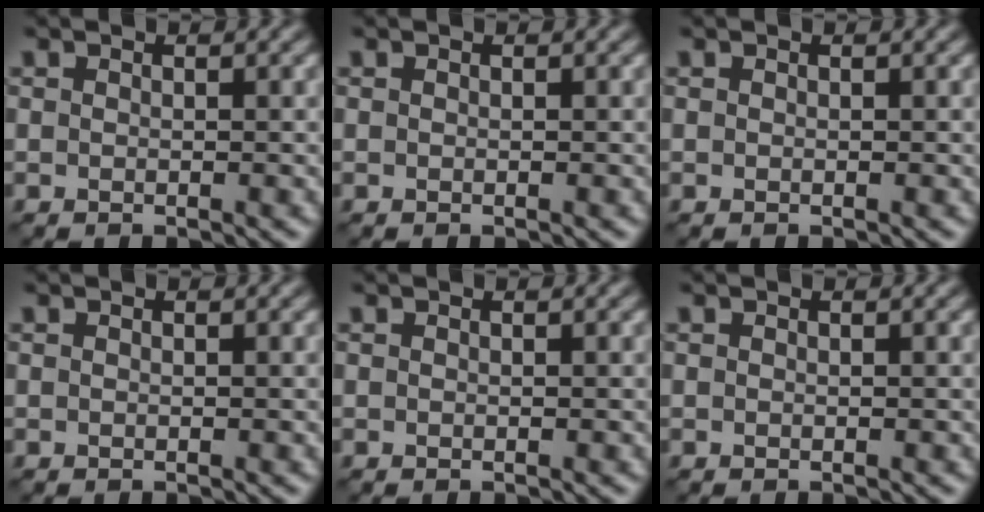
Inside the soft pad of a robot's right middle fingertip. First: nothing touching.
{"total": 0.0}
{"total": 0.0}
{"total": 0.0}
{"total": 0.0}
{"total": 0.0}